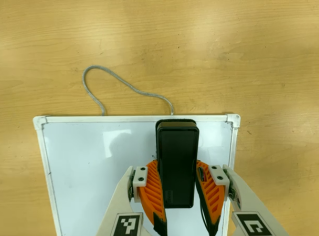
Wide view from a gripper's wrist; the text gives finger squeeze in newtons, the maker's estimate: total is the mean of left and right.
{"total": 10.3, "left": 8.5, "right": 12.0}